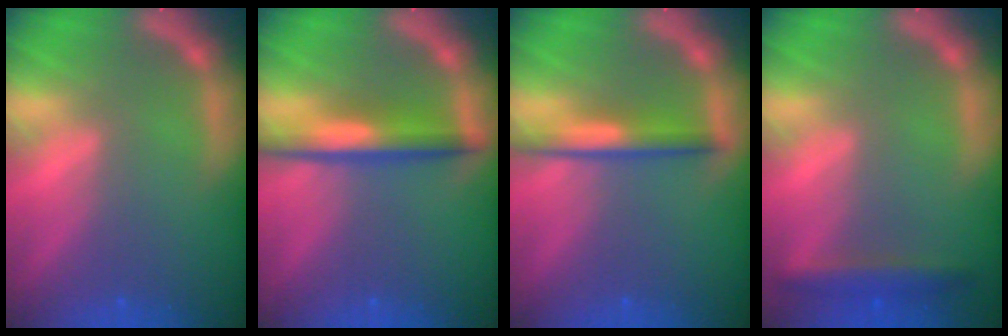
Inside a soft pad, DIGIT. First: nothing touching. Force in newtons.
{"total": 4.5}
{"total": 3.4}
{"total": 2.9}